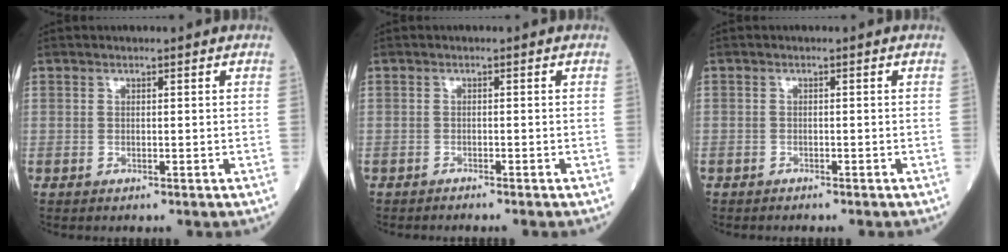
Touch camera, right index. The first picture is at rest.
{"total": 1.3, "force": [-1.2, -0.1, 0.4], "torque": [-0.010, -0.001, -0.017]}
{"total": 1.0, "force": [-0.9, 0.5, 0.0], "torque": [-0.012, 0.000, -0.018]}